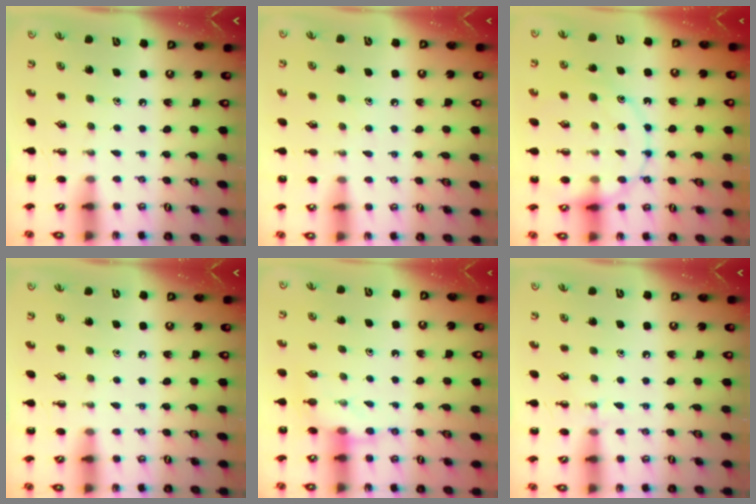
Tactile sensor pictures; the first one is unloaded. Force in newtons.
{"total": 5.9, "press": 5.7, "slide": 1.5}
{"total": 14.5, "press": 14.4, "slide": 1.1}
{"total": 6.0, "press": 5.7, "slide": 2.1}
{"total": 7.9, "press": 7.8, "slide": 0.7}
{"total": 6.1, "press": 5.8, "slide": 1.9}